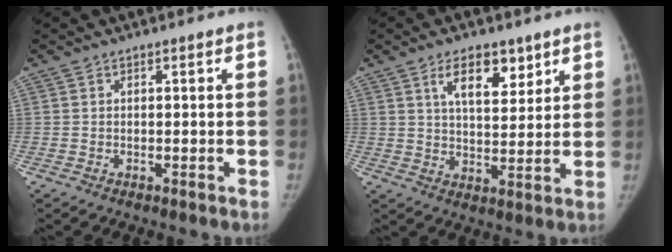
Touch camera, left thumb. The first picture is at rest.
{"total": 9.3, "force": [5.3, 4.5, 6.2], "torque": [-0.072, -0.033, 0.089]}